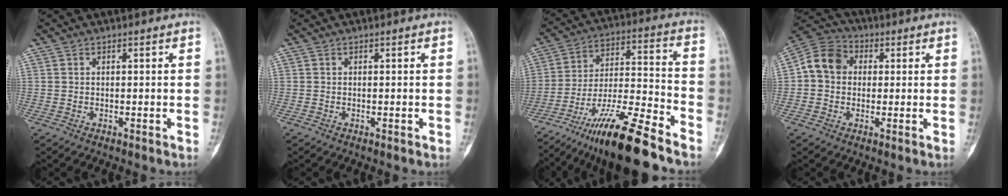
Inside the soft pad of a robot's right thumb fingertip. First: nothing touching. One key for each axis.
{"total": 0.0}
{"total": 19.0, "fx": -14.1, "fy": 2.9, "fz": 12.4, "tx": -0.240, "ty": 0.067, "tz": -0.247}
{"total": 8.8, "fx": 0.7, "fy": 7.4, "fz": 4.8, "tx": -0.073, "ty": 0.024, "tz": -0.001}